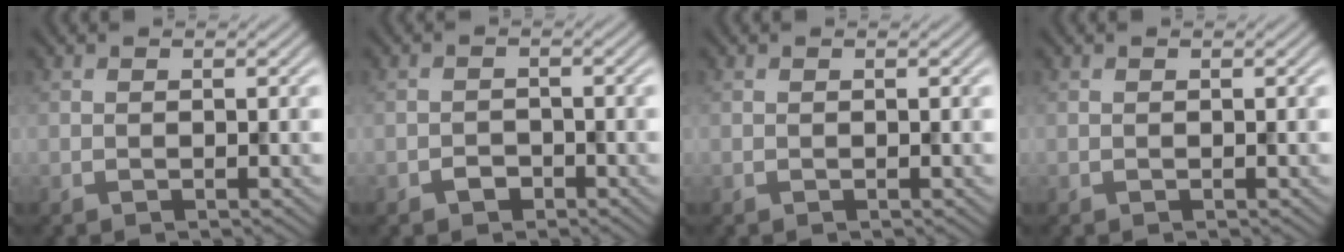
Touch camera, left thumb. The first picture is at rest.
{"total": 1.7, "force": [-1.1, 1.1, 0.6], "torque": [-0.008, 0.001, -0.024]}
{"total": 0.0}
{"total": 0.0}